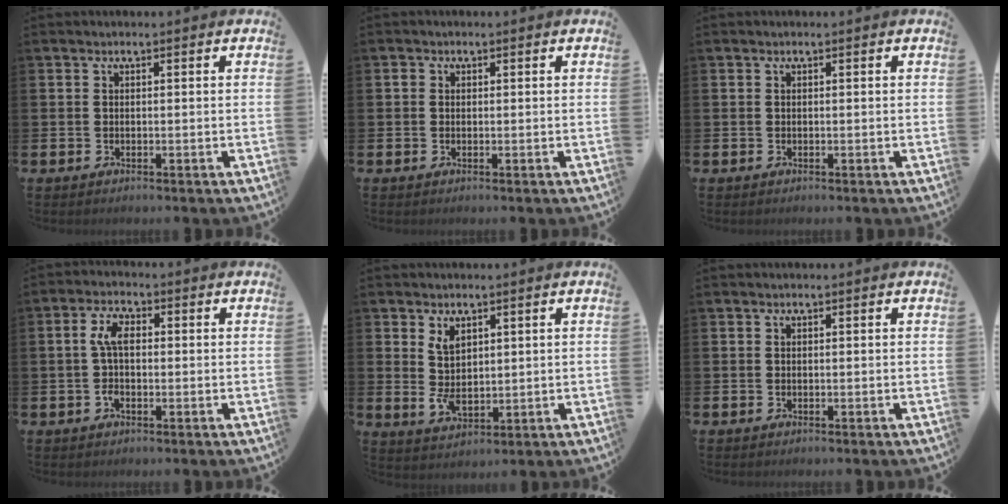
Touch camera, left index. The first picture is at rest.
{"total": 0.8, "force": [0.0, 0.7, 0.4], "torque": [0.000, 0.003, -0.004]}
{"total": 0.0}
{"total": 4.7, "force": [0.2, 2.3, 4.1], "torque": [-0.070, 0.007, 0.000]}
{"total": 3.8, "force": [1.8, 2.3, 2.4], "torque": [-0.036, -0.009, 0.029]}
{"total": 0.0}